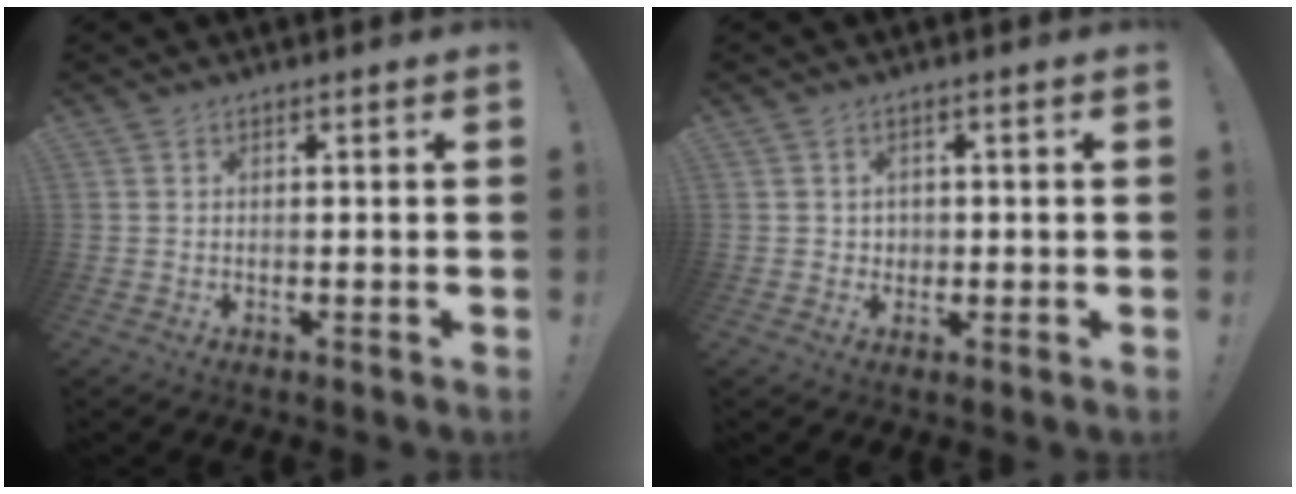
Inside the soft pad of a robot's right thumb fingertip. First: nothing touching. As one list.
[{"total": 2.2, "force": [0.3, 2.2, 0.4], "torque": [-0.006, 0.000, 0.003]}]